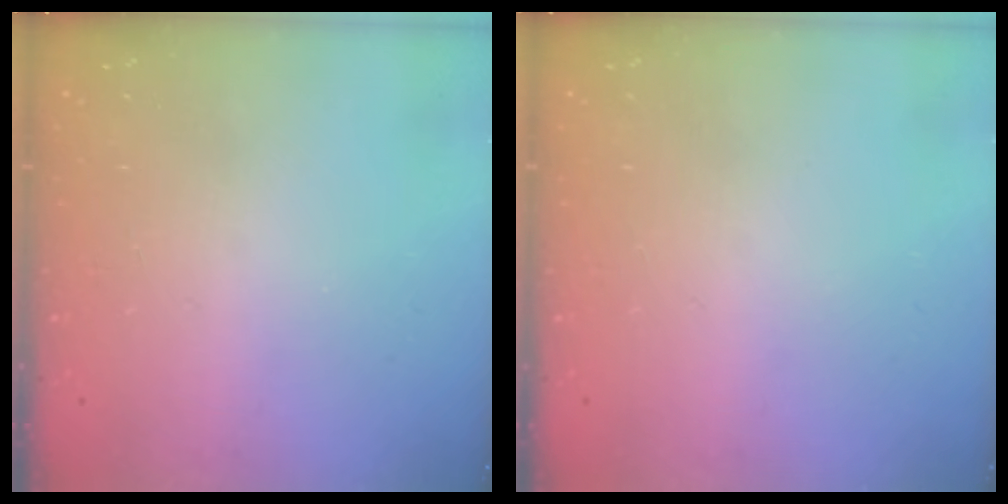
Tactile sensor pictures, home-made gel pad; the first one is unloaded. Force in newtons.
{"total": 0.0}